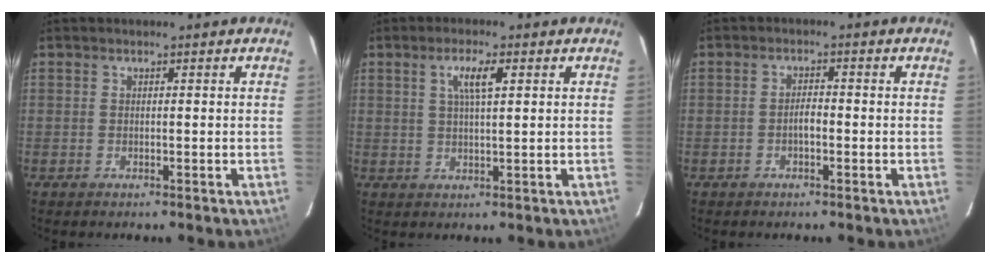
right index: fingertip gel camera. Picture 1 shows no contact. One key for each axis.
{"total": 4.4, "fx": 1.7, "fy": 0.8, "fz": 4.0, "tx": -0.075, "ty": 0.004, "tz": 0.030}
{"total": 1.8, "fx": -0.8, "fy": 0.7, "fz": 1.4, "tx": -0.027, "ty": 0.007, "tz": -0.015}